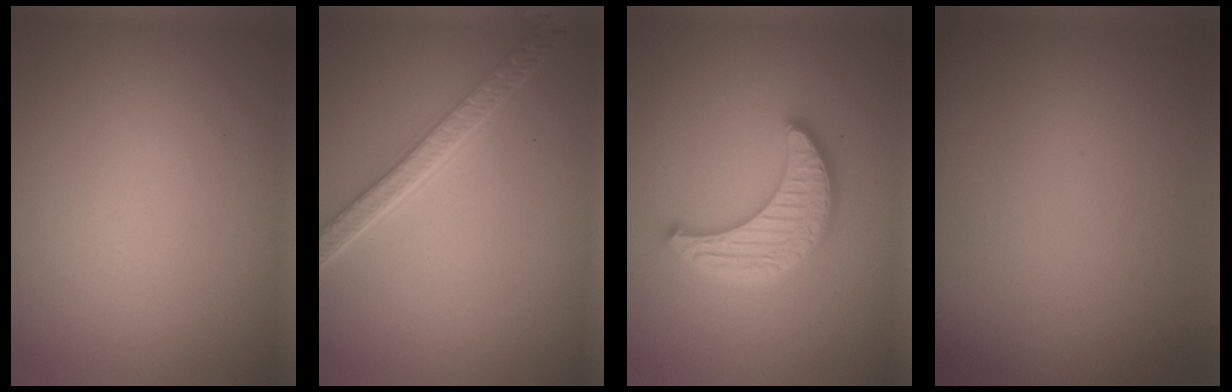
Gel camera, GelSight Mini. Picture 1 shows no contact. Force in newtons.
{"total": 4.1, "press": 3.4, "slide": 2.2}
{"total": 4.0, "press": 3.9, "slide": 0.8}
{"total": 0.0}